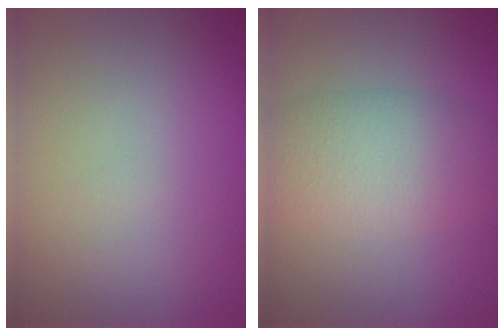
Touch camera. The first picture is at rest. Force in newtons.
{"total": 6.2, "press": 6.2, "slide": 0.4}